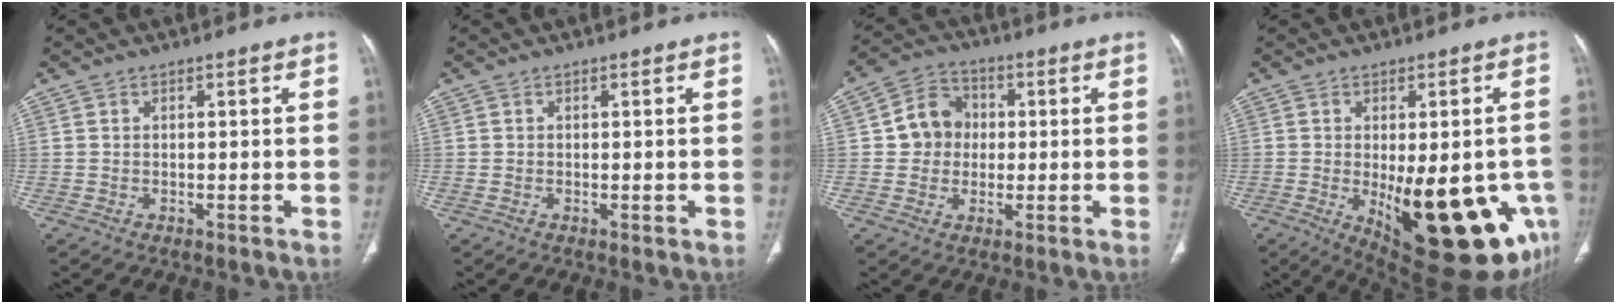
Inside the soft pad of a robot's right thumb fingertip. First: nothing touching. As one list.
[{"total": 0.6, "force": [-0.1, 0.3, 0.5], "torque": [-0.013, -0.003, 0.001]}, {"total": 8.3, "force": [0.4, 7.5, 3.5], "torque": [-0.028, 0.016, -0.003]}, {"total": 22.5, "force": [-6.9, 9.2, 19.4], "torque": [-0.191, -0.014, -0.066]}]